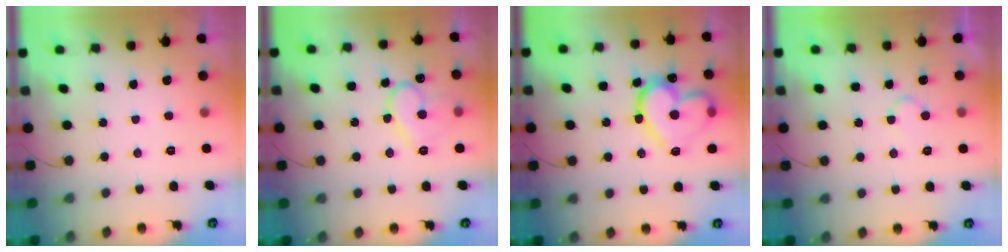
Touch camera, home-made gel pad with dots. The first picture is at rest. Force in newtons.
{"total": 11.8, "press": 11.7, "slide": 1.0}
{"total": 19.2, "press": 19.1, "slide": 2.2}
{"total": 5.2, "press": 5.2, "slide": 0.5}